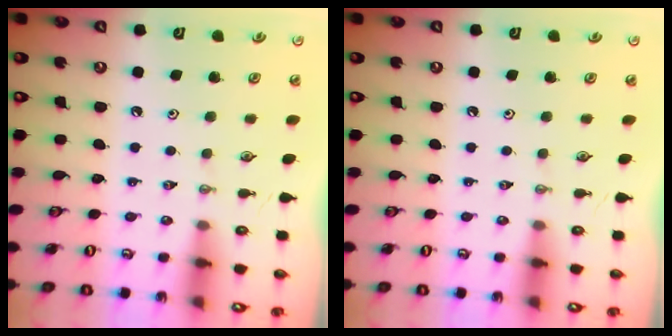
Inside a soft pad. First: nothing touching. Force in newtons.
{"total": 0.0}